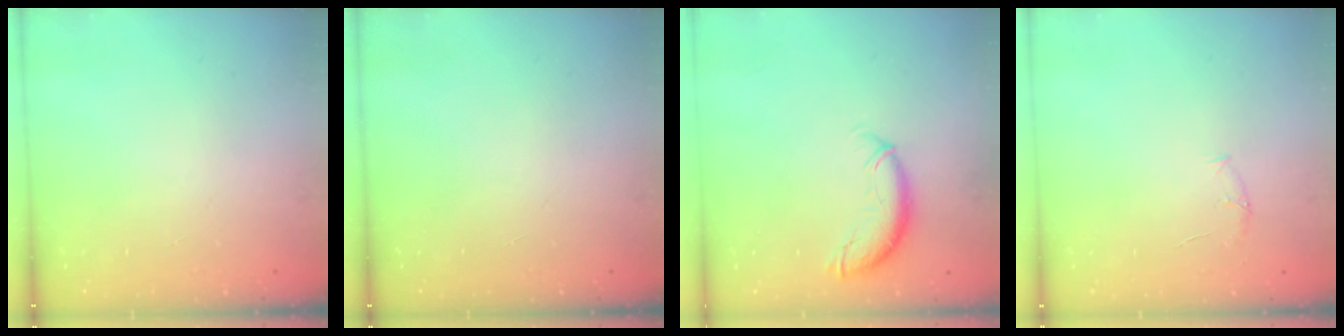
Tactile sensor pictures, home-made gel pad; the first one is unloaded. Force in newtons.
{"total": 0.0}
{"total": 9.4, "press": 9.4, "slide": 0.8}
{"total": 4.7, "press": 4.4, "slide": 1.8}